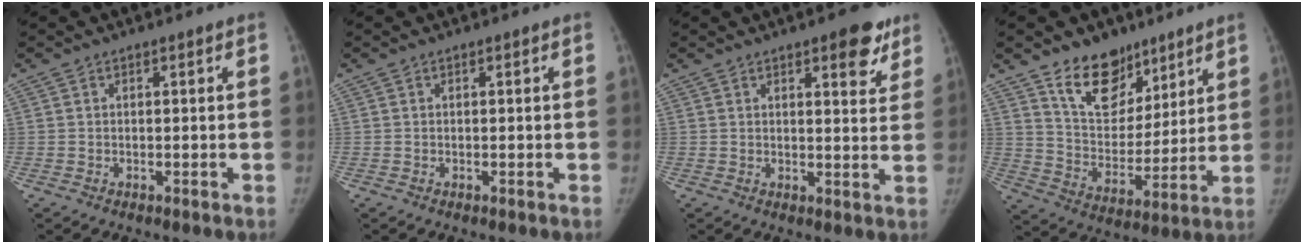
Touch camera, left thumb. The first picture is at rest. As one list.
[{"total": 0.0}, {"total": 7.3, "force": [4.4, 2.7, 5.1], "torque": [-0.038, -0.020, 0.052]}, {"total": 14.0, "force": [9.7, 8.3, 5.7], "torque": [-0.052, -0.068, 0.177]}]